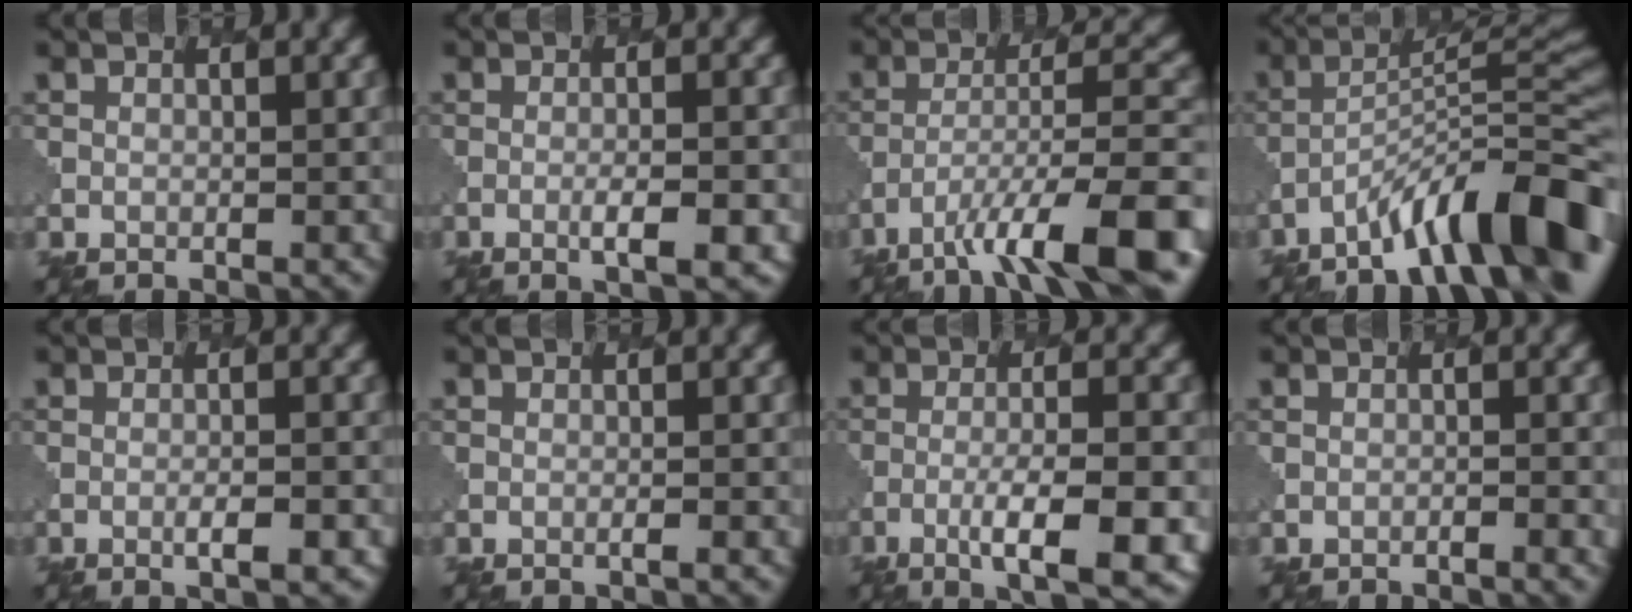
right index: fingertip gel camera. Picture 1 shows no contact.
{"total": 2.9, "force": [-0.9, 0.6, 2.7], "torque": [-0.040, 0.003, -0.015]}
{"total": 11.6, "force": [-7.2, 3.1, 8.6], "torque": [-0.137, 0.003, -0.123]}
{"total": 11.1, "force": [-7.2, 2.1, 8.1], "torque": [-0.117, 0.022, -0.117]}
{"total": 2.0, "force": [-0.6, 0.4, 1.9], "torque": [-0.025, 0.004, -0.011]}
{"total": 0.8, "force": [0.0, 0.2, 0.8], "torque": [-0.008, 0.000, -0.006]}
{"total": 7.2, "force": [-3.0, 1.6, 6.3], "torque": [-0.101, -0.001, -0.048]}
{"total": 1.1, "force": [-0.7, 0.2, 0.8], "torque": [-0.004, 0.000, -0.015]}